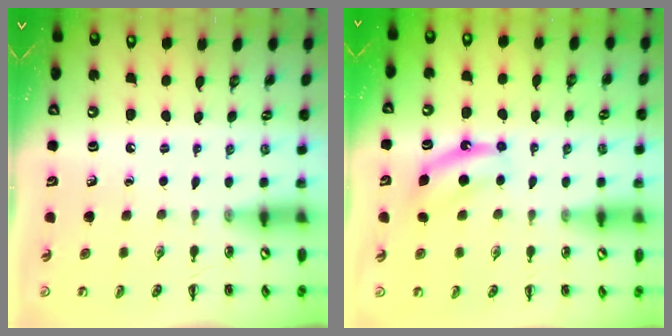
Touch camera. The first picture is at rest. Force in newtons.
{"total": 6.9, "press": 6.7, "slide": 1.3}